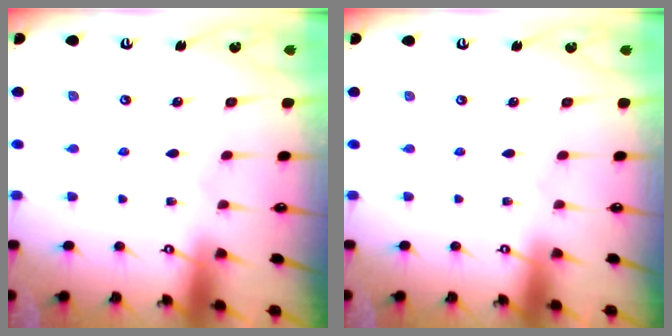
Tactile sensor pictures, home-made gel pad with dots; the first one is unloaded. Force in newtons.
{"total": 0.0}